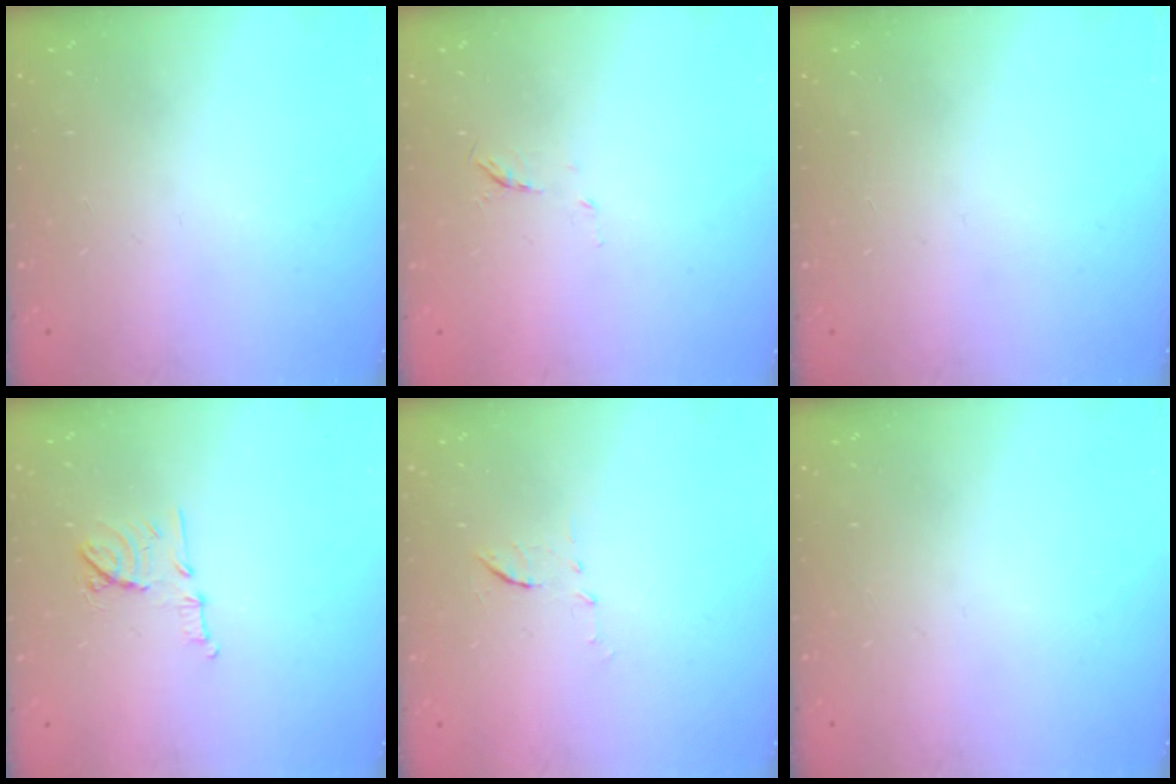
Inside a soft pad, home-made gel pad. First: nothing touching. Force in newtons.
{"total": 4.3, "press": 4.1, "slide": 1.3}
{"total": 0.0}
{"total": 9.5, "press": 9.5, "slide": 0.8}
{"total": 5.7, "press": 5.6, "slide": 1.3}
{"total": 0.0}